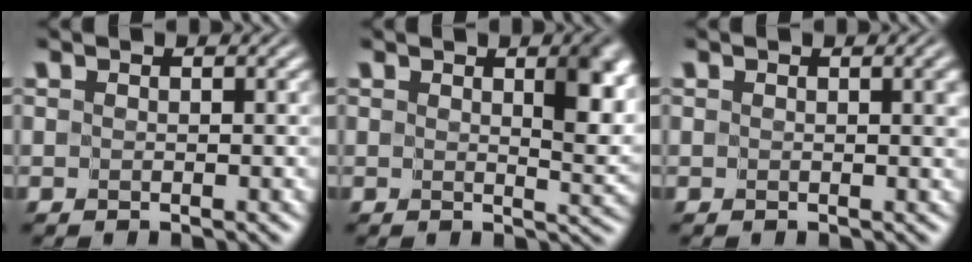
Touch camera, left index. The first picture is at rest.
{"total": 3.8, "force": [1.5, 1.4, 3.3], "torque": [-0.042, -0.009, 0.026]}
{"total": 0.9, "force": [0.2, 0.2, 0.9], "torque": [-0.006, -0.001, 0.004]}